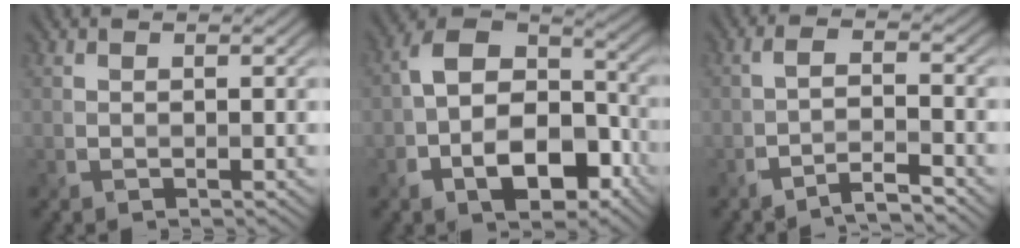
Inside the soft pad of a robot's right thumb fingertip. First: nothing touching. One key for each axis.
{"total": 11.9, "fx": -4.4, "fy": 7.5, "fz": 8.2, "tx": -0.142, "ty": -0.015, "tz": -0.071}
{"total": 4.2, "fx": -3.2, "fy": 0.6, "fz": 2.7, "tx": -0.039, "ty": 0.016, "tz": -0.068}